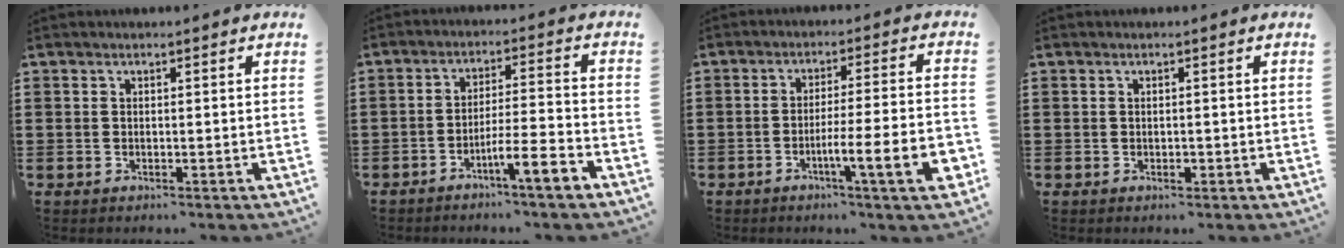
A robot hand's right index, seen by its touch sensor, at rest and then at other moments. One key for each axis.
{"total": 6.7, "fx": -4.4, "fy": 0.3, "fz": 5.0, "tx": -0.081, "ty": -0.003, "tz": -0.076}
{"total": 8.8, "fx": -3.6, "fy": 0.6, "fz": 8.0, "tx": -0.138, "ty": -0.008, "tz": -0.064}
{"total": 0.8, "fx": -0.3, "fy": 0.4, "fz": 0.6, "tx": -0.012, "ty": -0.002, "tz": -0.004}